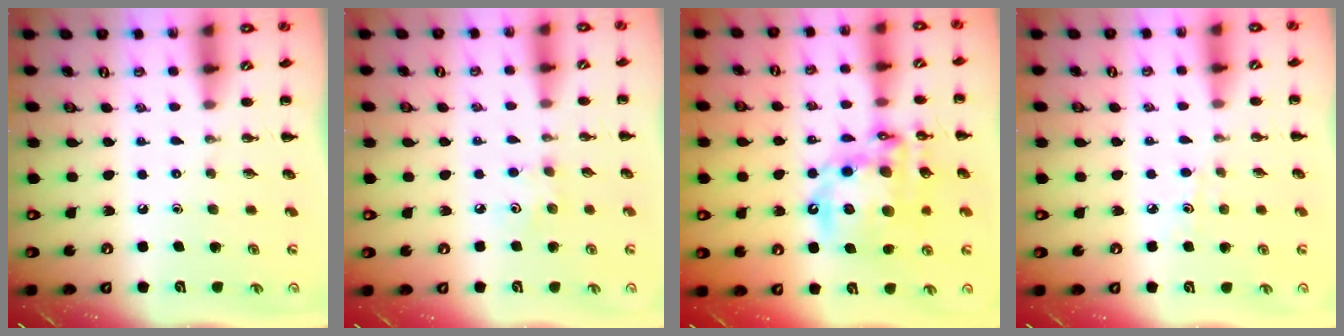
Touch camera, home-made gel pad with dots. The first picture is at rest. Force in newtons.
{"total": 3.6, "press": 3.5, "slide": 1.0}
{"total": 19.3, "press": 18.8, "slide": 4.2}
{"total": 3.4, "press": 3.1, "slide": 1.4}